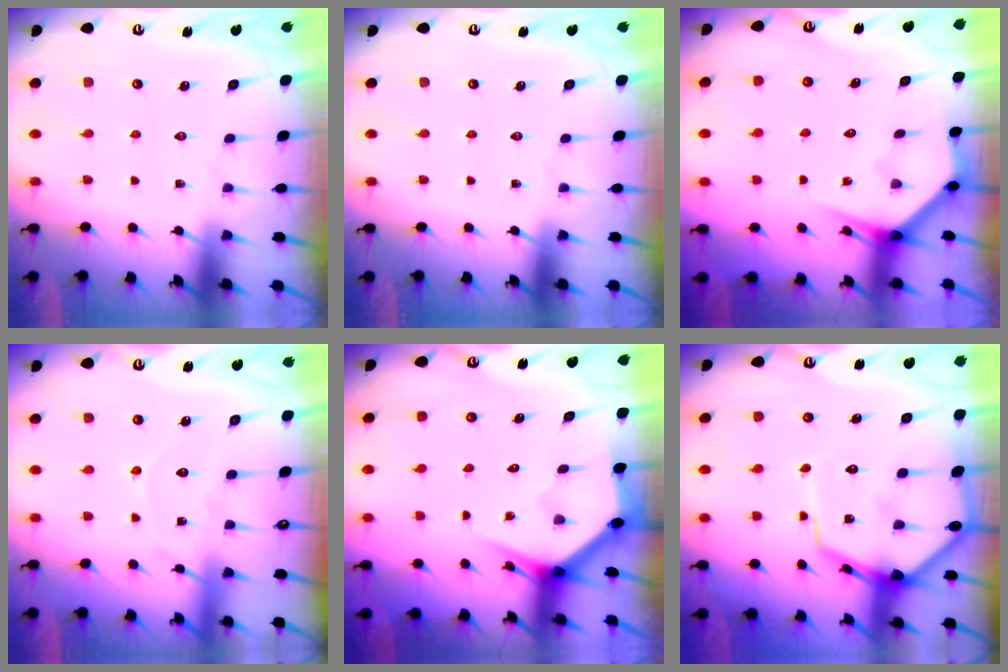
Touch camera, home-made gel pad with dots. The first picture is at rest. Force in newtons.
{"total": 0.0}
{"total": 3.9, "press": 3.9, "slide": 0.2}
{"total": 5.9, "press": 5.8, "slide": 0.5}
{"total": 3.7, "press": 3.6, "slide": 0.2}
{"total": 14.1, "press": 14.1, "slide": 1.3}